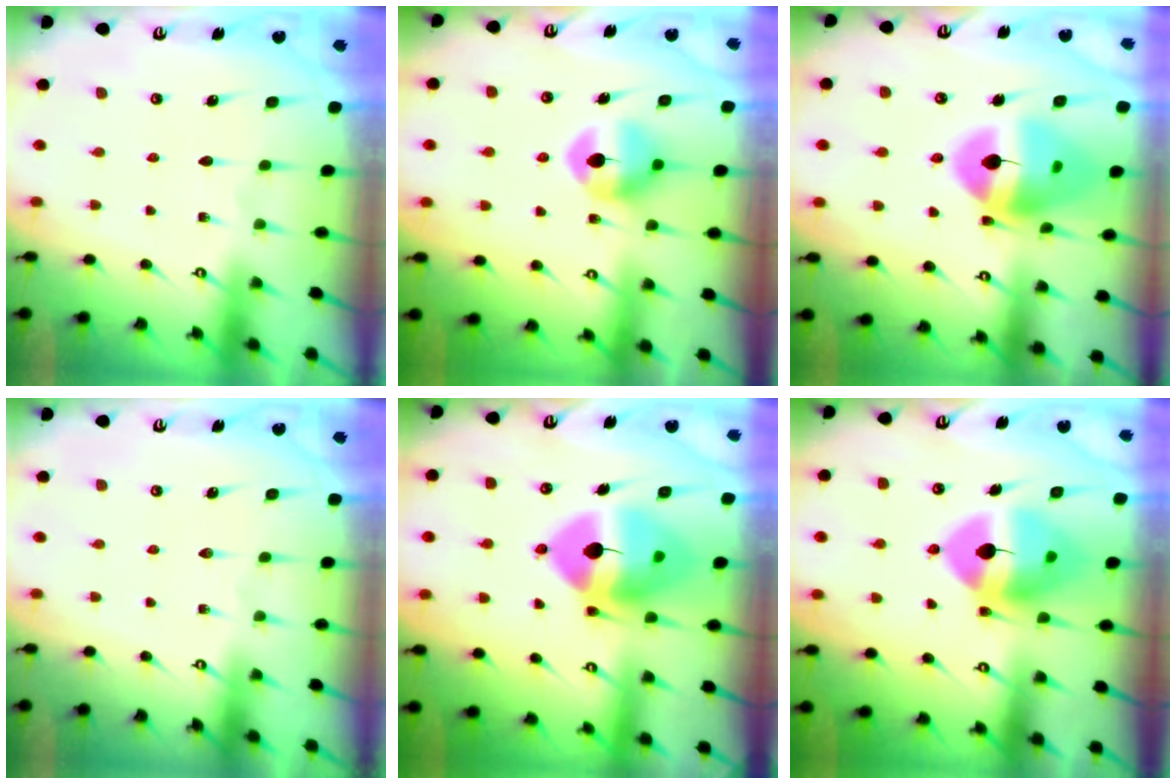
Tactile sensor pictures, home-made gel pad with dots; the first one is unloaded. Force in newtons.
{"total": 8.9, "press": 8.9, "slide": 0.3}
{"total": 16.7, "press": 16.5, "slide": 2.4}
{"total": 0.0}
{"total": 13.9, "press": 13.8, "slide": 1.9}
{"total": 13.0, "press": 12.8, "slide": 2.1}